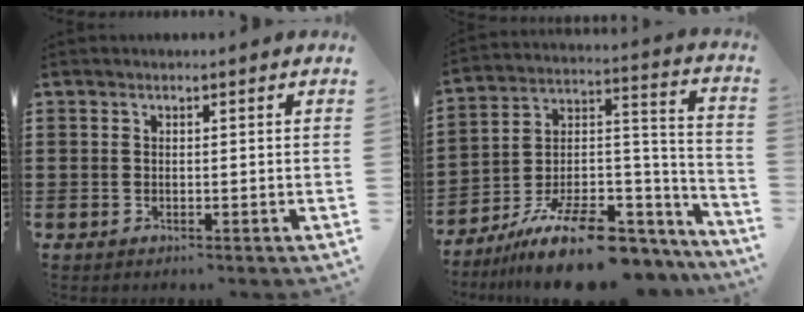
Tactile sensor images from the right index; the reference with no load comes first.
{"total": 13.9, "force": [-9.6, 5.4, 8.5], "torque": [-0.146, 0.037, -0.163]}